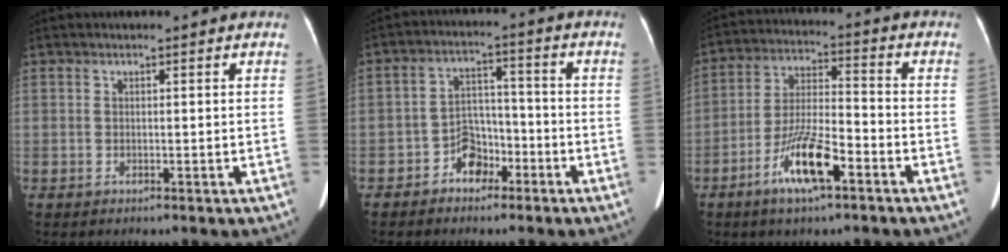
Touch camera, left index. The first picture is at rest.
{"total": 5.6, "force": [-3.3, 3.6, 2.7], "torque": [-0.050, 0.022, -0.057]}
{"total": 10.5, "force": [-5.6, 2.2, 8.6], "torque": [-0.175, -0.002, -0.103]}